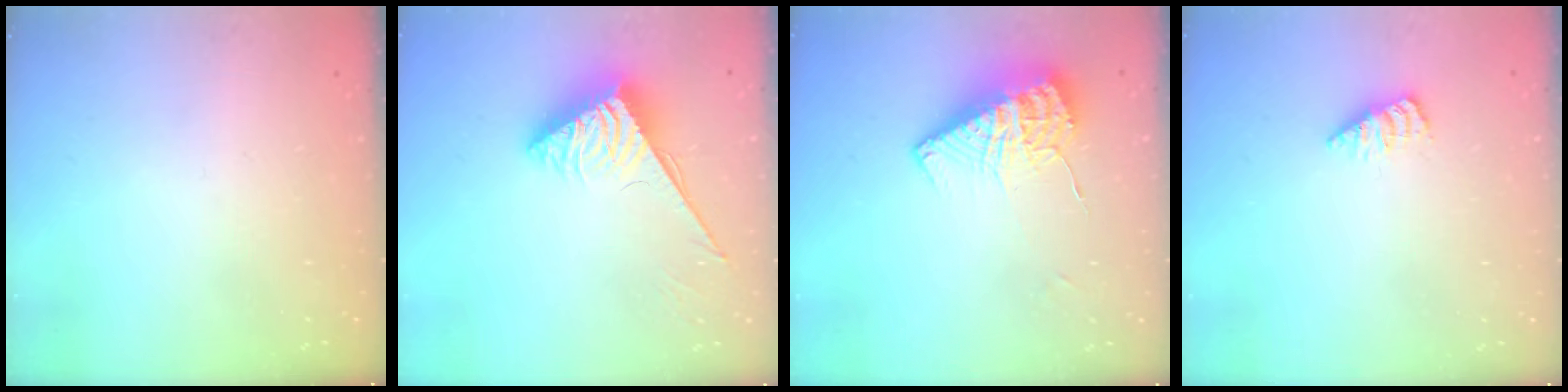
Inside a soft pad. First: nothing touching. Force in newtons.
{"total": 3.9, "press": 3.8, "slide": 0.5}
{"total": 12.5, "press": 12.4, "slide": 1.0}
{"total": 1.9, "press": 1.9, "slide": 0.3}